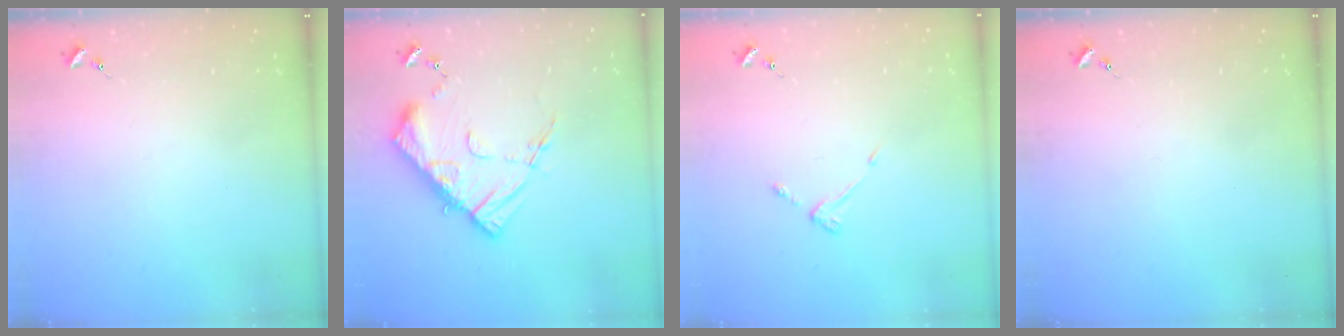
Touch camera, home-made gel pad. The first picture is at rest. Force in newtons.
{"total": 14.8, "press": 14.7, "slide": 1.4}
{"total": 3.7, "press": 3.7, "slide": 0.5}
{"total": 0.0}